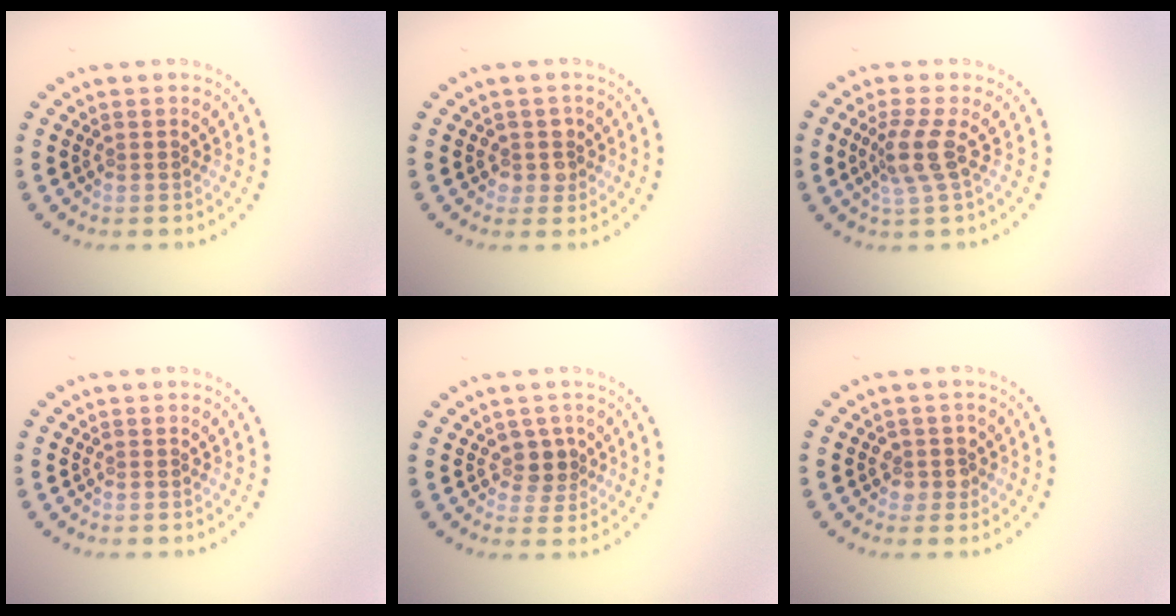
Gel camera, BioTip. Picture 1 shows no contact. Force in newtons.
{"total": 1.6, "press": 1.4, "slide": 0.8}
{"total": 2.7, "press": 2.0, "slide": 1.8}
{"total": 0.0}
{"total": 2.0, "press": 1.6, "slide": 1.2}
{"total": 1.6, "press": 1.5, "slide": 0.7}